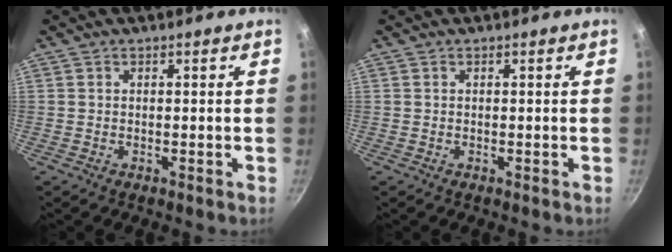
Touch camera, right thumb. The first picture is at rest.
{"total": 0.0}